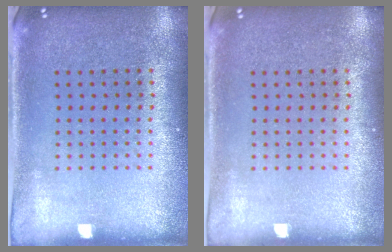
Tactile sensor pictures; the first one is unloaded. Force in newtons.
{"total": 0.0}